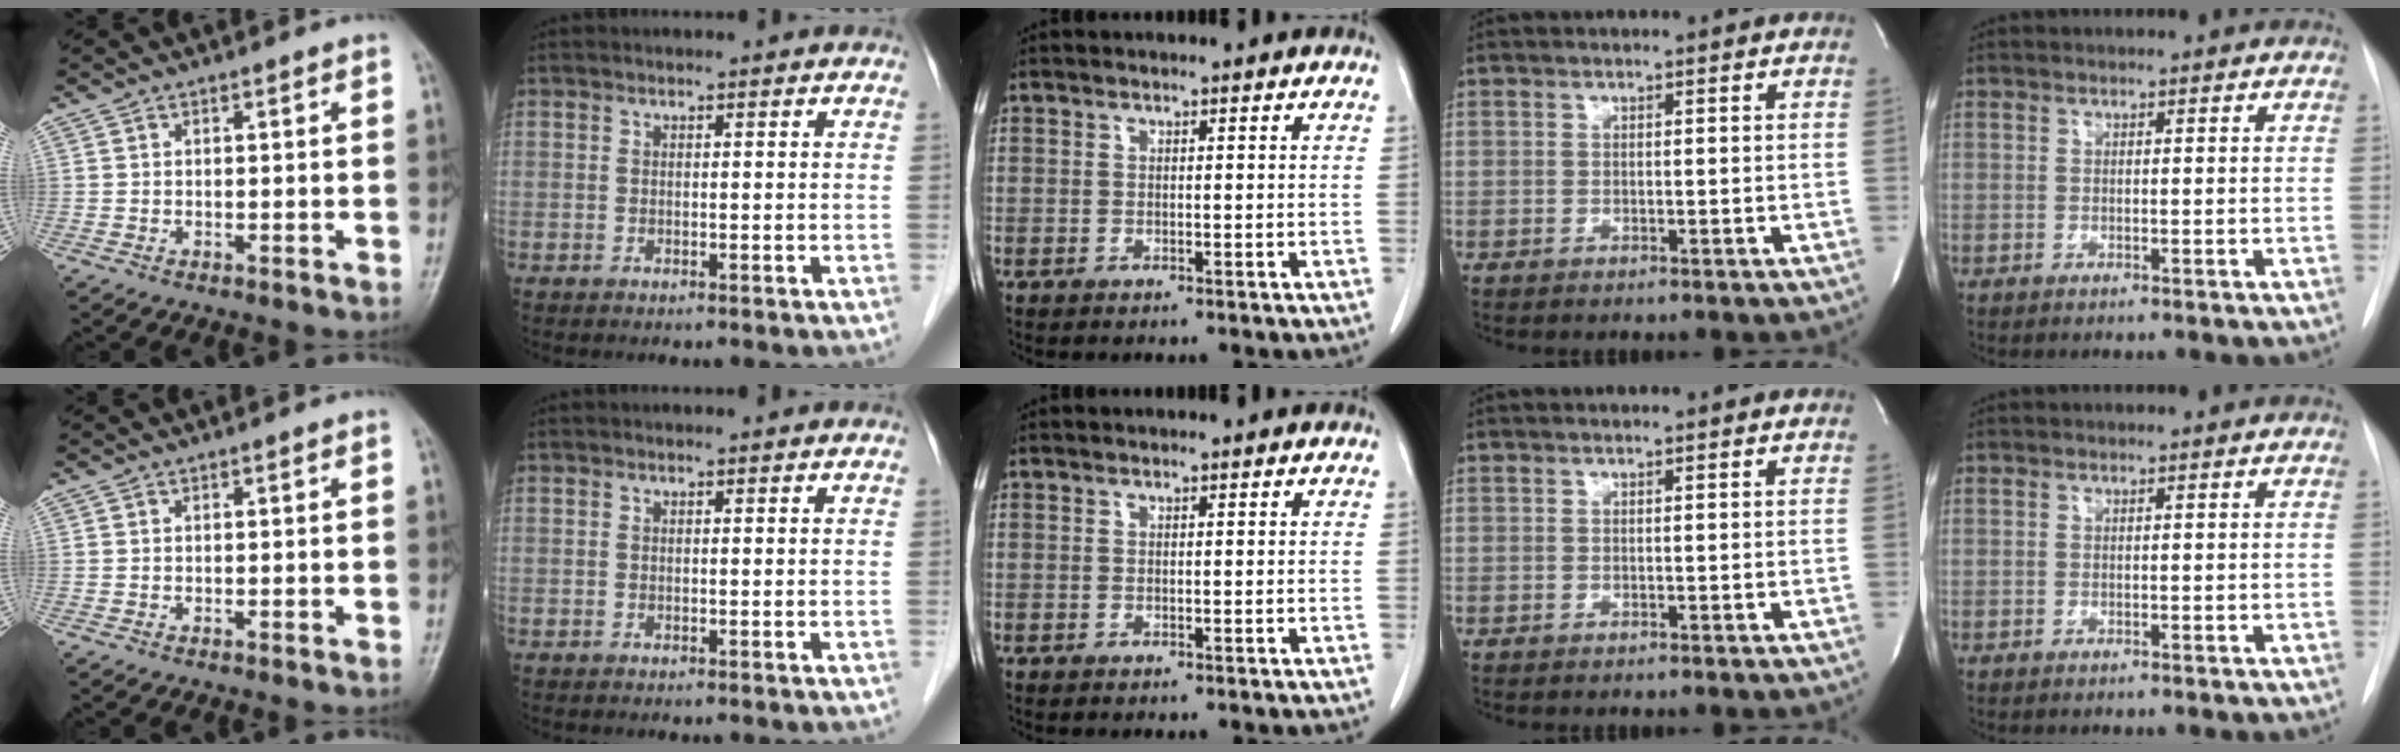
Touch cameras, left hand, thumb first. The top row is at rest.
{}